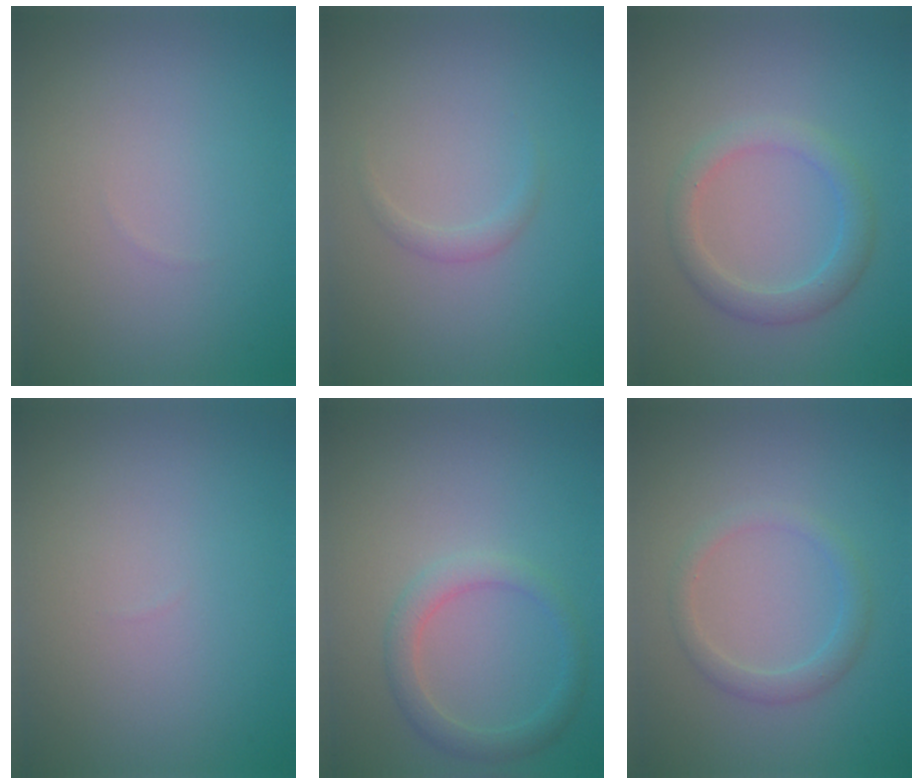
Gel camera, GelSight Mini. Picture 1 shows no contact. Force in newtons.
{"total": 0.8, "press": 0.8, "slide": 0.0}
{"total": 2.7, "press": 2.7, "slide": 0.0}
{"total": 0.0}
{"total": 2.3, "press": 2.3, "slide": 0.1}
{"total": 2.0, "press": 2.0, "slide": 0.2}